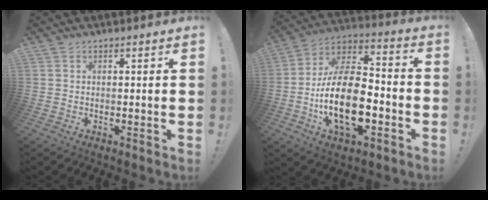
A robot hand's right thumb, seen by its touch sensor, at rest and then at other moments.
{"total": 21.9, "force": [-6.0, 11.9, 17.4], "torque": [-0.330, 0.030, -0.096]}